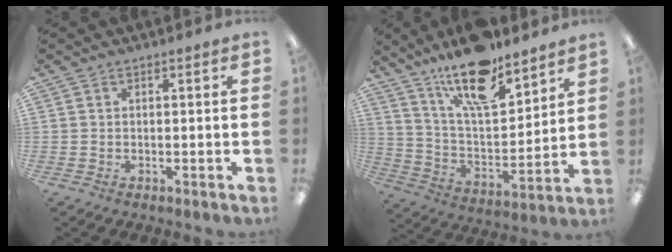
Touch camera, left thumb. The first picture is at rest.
{"total": 18.2, "force": [13.8, 5.8, 10.3], "torque": [-0.177, -0.085, 0.235]}